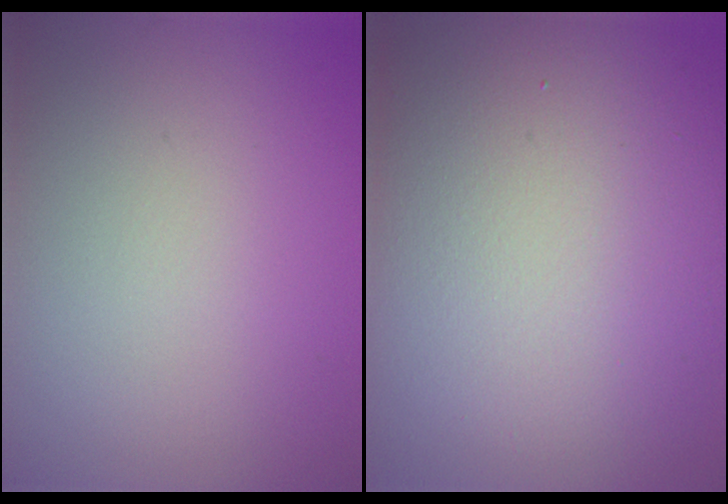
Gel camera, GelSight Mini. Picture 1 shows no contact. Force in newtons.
{"total": 15.4, "press": 15.4, "slide": 0.5}